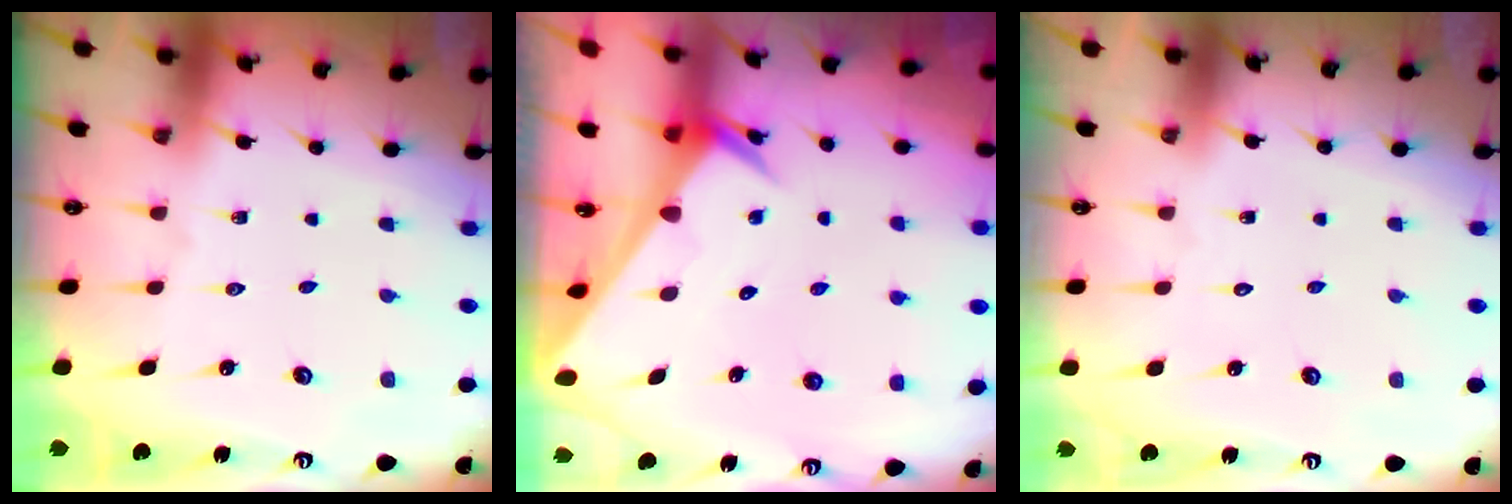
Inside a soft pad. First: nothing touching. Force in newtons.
{"total": 2.7, "press": 2.7, "slide": 0.1}
{"total": 1.7, "press": 1.7, "slide": 0.1}